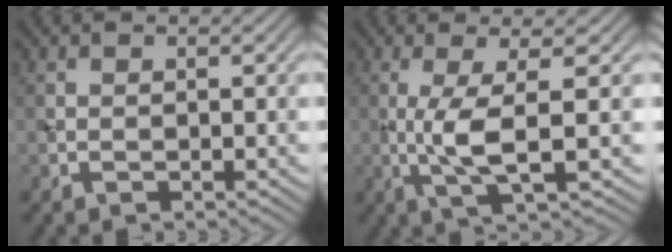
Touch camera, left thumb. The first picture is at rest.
{"total": 5.2, "force": [0.0, 0.6, 5.2], "torque": [-0.107, 0.007, -0.002]}